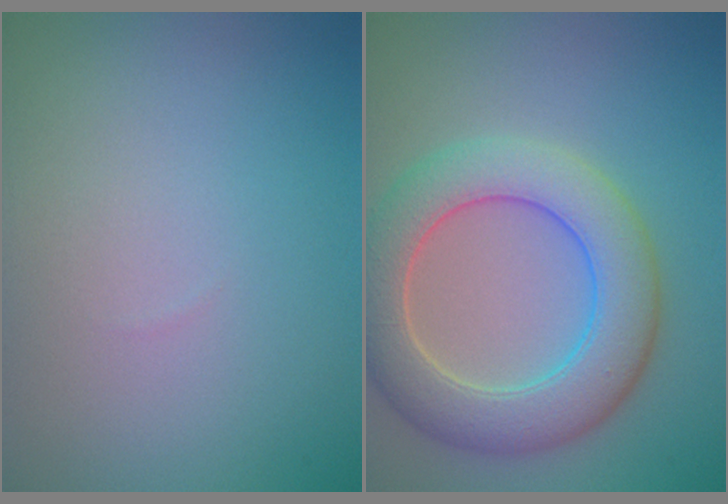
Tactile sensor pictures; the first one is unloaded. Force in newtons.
{"total": 7.1, "press": 7.1, "slide": 0.3}